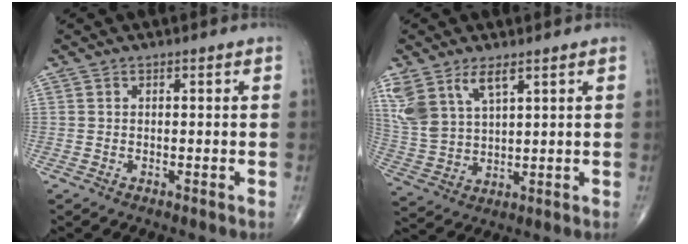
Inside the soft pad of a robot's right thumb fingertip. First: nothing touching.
{"total": 10.2, "force": [5.8, 4.8, 6.9], "torque": [-0.148, -0.014, 0.128]}